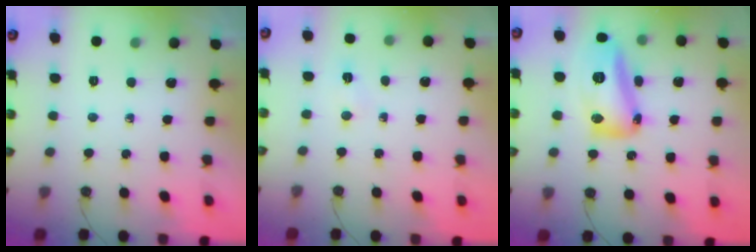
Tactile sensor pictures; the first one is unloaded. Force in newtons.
{"total": 2.7, "press": 1.1, "slide": 2.5}
{"total": 30.4, "press": 21.3, "slide": 21.7}